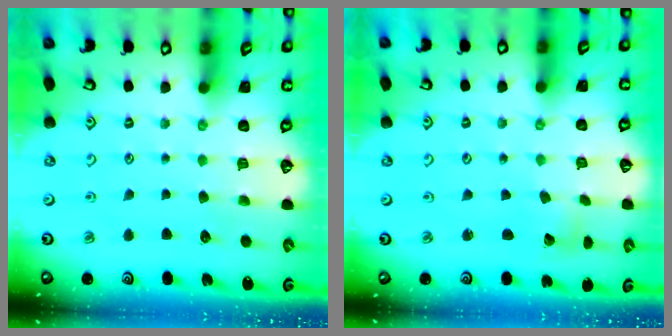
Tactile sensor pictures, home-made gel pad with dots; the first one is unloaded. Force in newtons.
{"total": 2.6, "press": 2.6, "slide": 0.2}